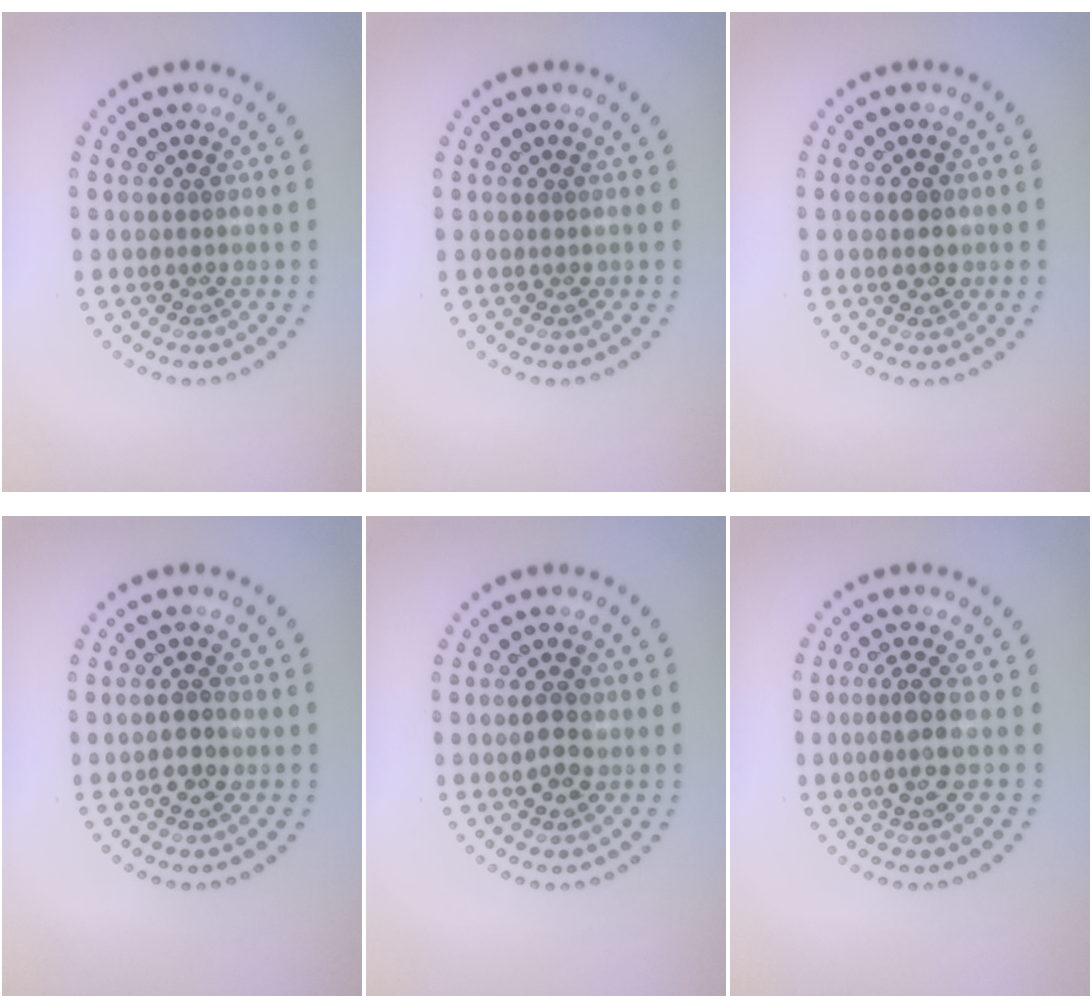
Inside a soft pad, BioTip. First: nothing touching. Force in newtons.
{"total": 0.0}
{"total": 2.1, "press": 2.1, "slide": 0.2}
{"total": 2.0, "press": 2.0, "slide": 0.4}
{"total": 2.3, "press": 2.3, "slide": 0.2}
{"total": 2.6, "press": 2.1, "slide": 1.5}